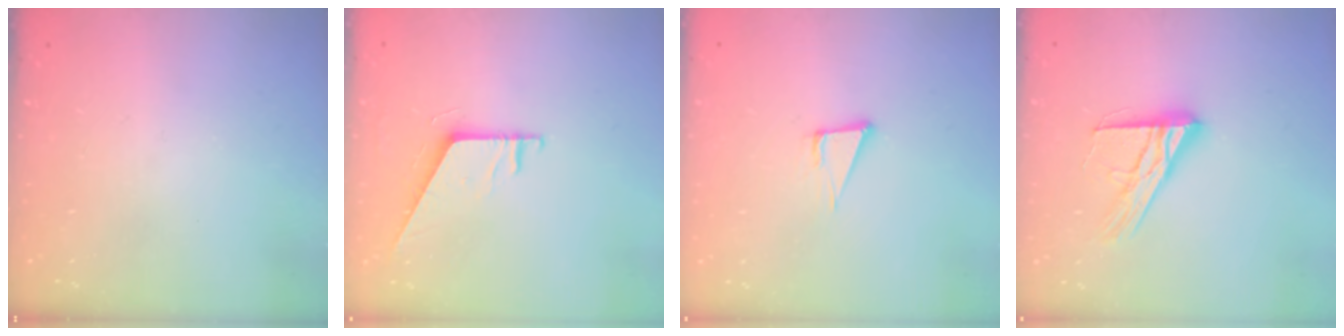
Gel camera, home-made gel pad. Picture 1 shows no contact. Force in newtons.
{"total": 5.4, "press": 5.4, "slide": 0.5}
{"total": 5.4, "press": 4.4, "slide": 3.1}
{"total": 14.0, "press": 14.0, "slide": 1.0}